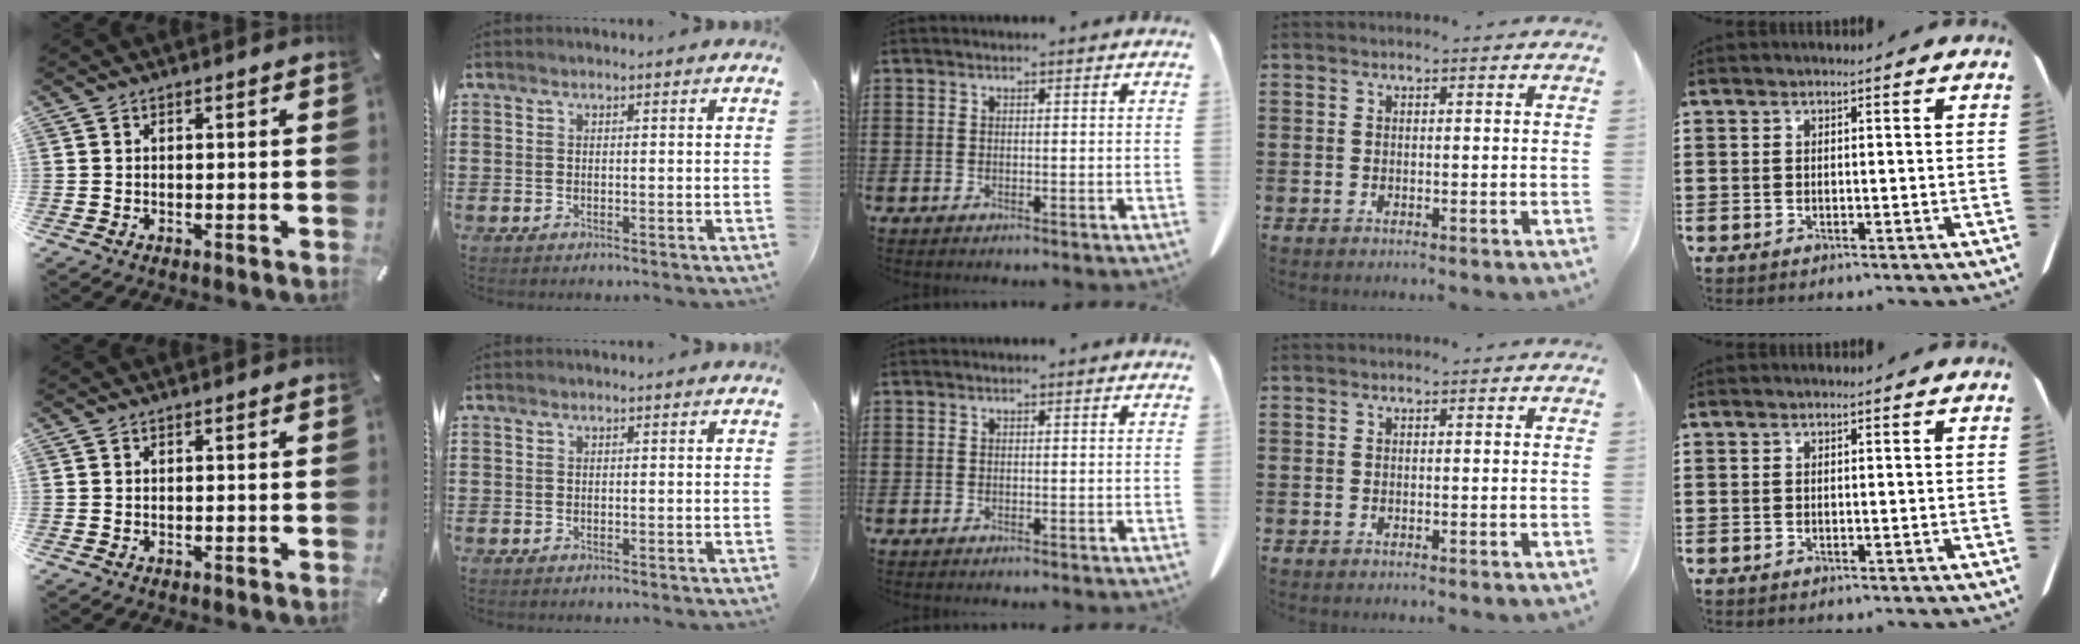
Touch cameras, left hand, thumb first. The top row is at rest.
{}